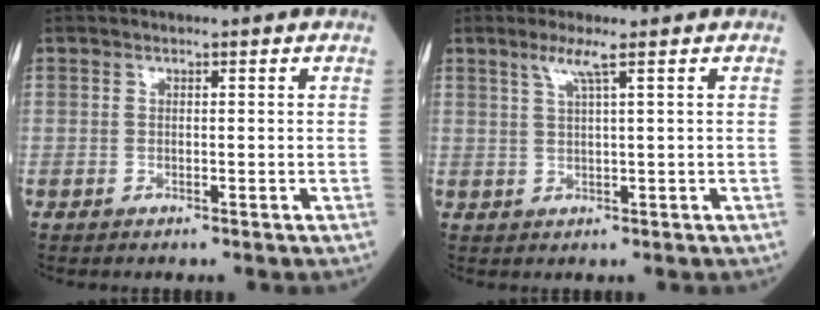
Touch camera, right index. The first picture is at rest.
{"total": 2.8, "force": [1.6, -0.6, 2.2], "torque": [-0.051, 0.001, 0.035]}